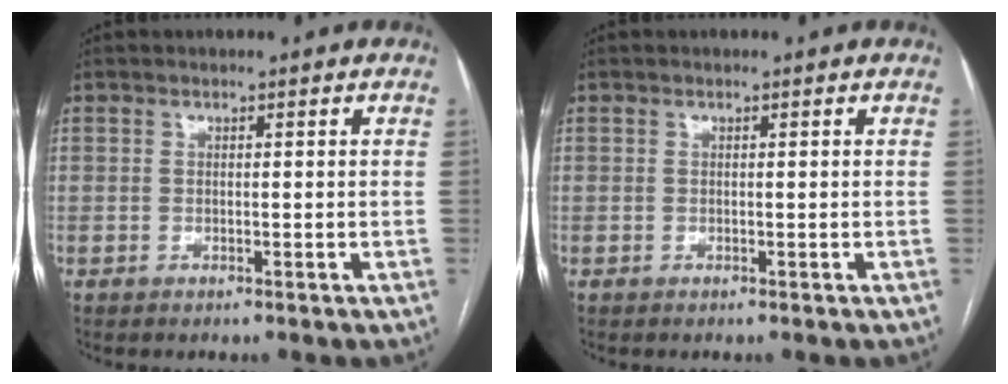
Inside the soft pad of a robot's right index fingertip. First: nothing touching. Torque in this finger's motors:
{"motor_torque": [-0.02, 0.01, 0.00, 0.00]}